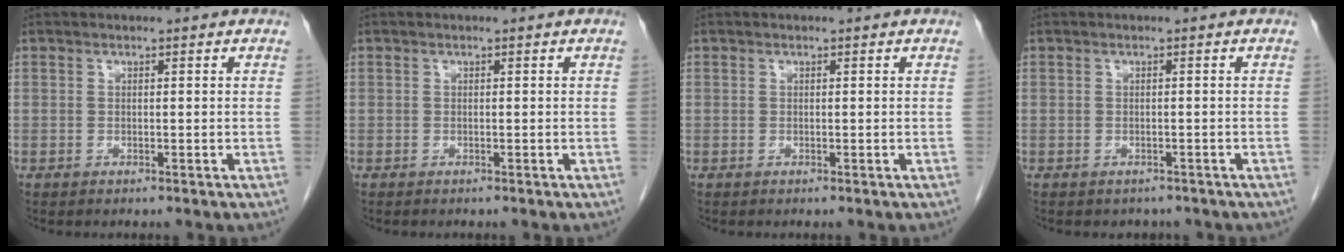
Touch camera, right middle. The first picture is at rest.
{"total": 0.5, "force": [-0.5, 0.1, 0.1], "torque": [-0.005, 0.000, -0.009]}
{"total": 0.0}
{"total": 3.3, "force": [-2.8, 1.8, 0.5], "torque": [-0.007, 0.005, -0.032]}